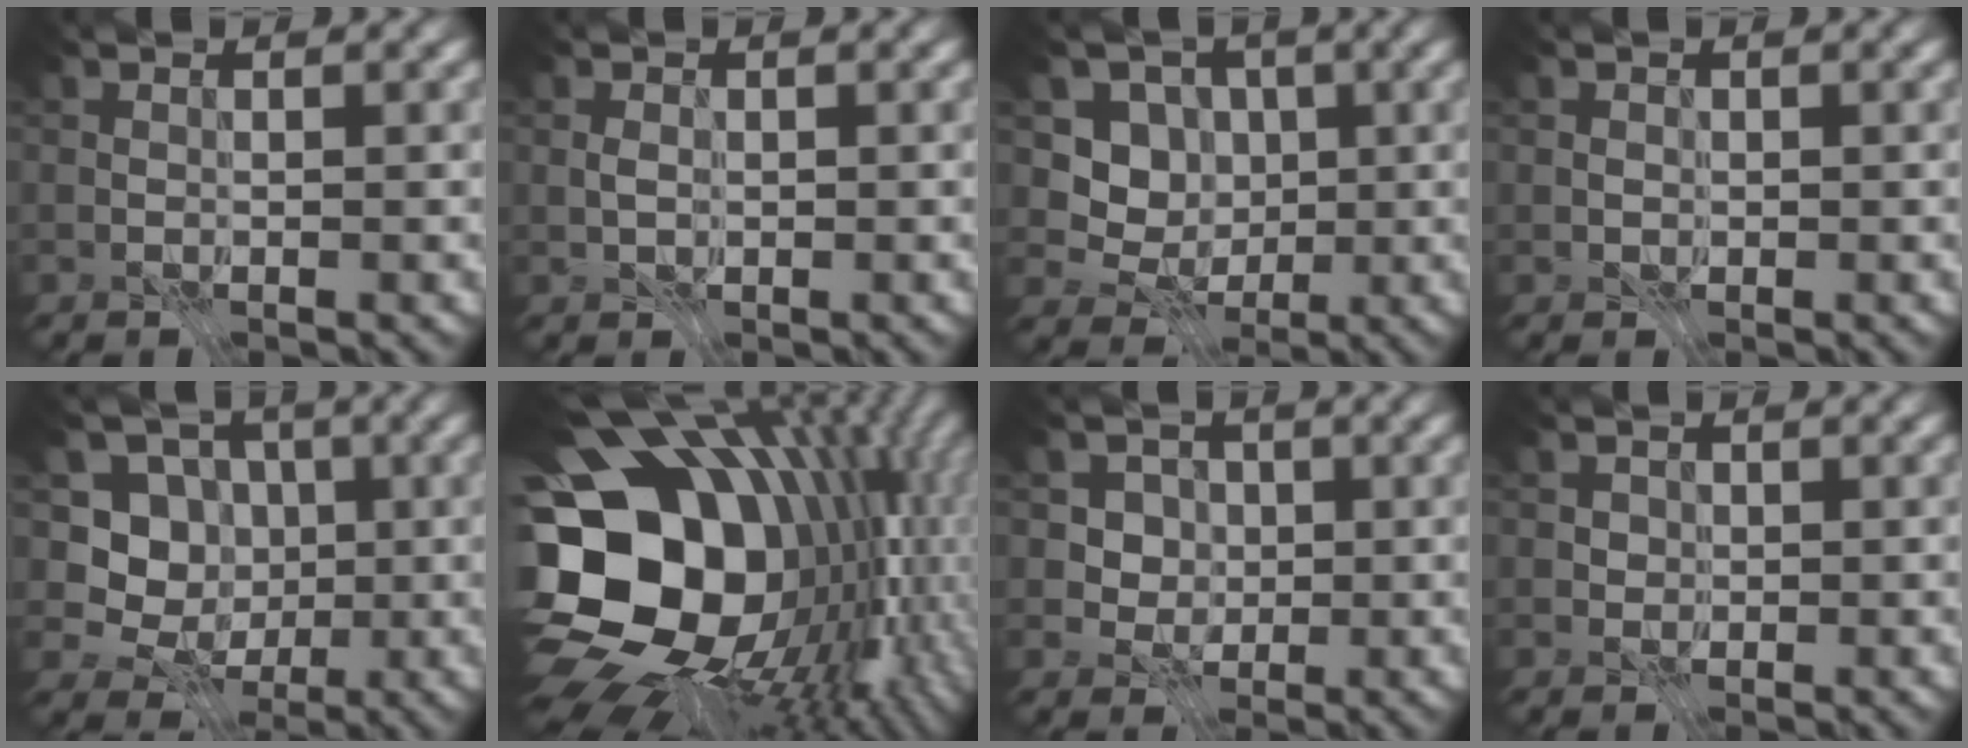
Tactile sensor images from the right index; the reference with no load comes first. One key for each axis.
{"total": 0.9, "fx": -0.3, "fy": 0.7, "fz": 0.5, "tx": -0.009, "ty": -0.002, "tz": -0.006}
{"total": 4.2, "fx": 0.1, "fy": 3.8, "fz": 1.6, "tx": -0.022, "ty": -0.009, "tz": -0.015}
{"total": 0.7, "fx": 0.0, "fy": 0.6, "fz": 0.2, "tx": -0.004, "ty": -0.002, "tz": 0.004}
{"total": 5.8, "fx": -0.6, "fy": 5.3, "fz": 2.2, "tx": -0.021, "ty": -0.007, "tz": -0.036}
{"total": 19.9, "fx": -1.0, "fy": 15.4, "fz": 12.6, "tx": -0.247, "ty": -0.018, "tz": -0.005}
{"total": 3.5, "fx": 0.5, "fy": 3.1, "fz": 1.4, "tx": -0.022, "ty": -0.008, "tz": 0.008}
{"total": 1.2, "fx": 0.2, "fy": 1.1, "fz": 0.4, "tx": -0.009, "ty": -0.004, "tz": 0.013}